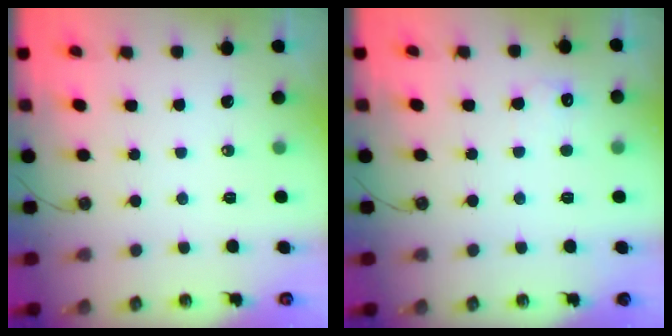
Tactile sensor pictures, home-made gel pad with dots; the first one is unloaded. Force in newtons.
{"total": 4.1, "press": 4.0, "slide": 1.1}